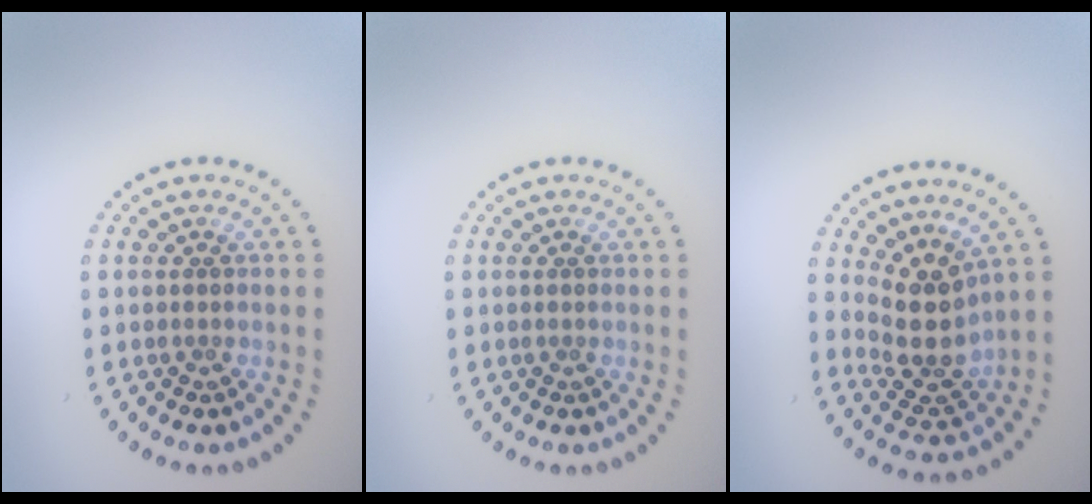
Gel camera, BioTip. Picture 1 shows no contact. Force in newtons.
{"total": 0.0}
{"total": 4.3, "press": 3.4, "slide": 2.5}